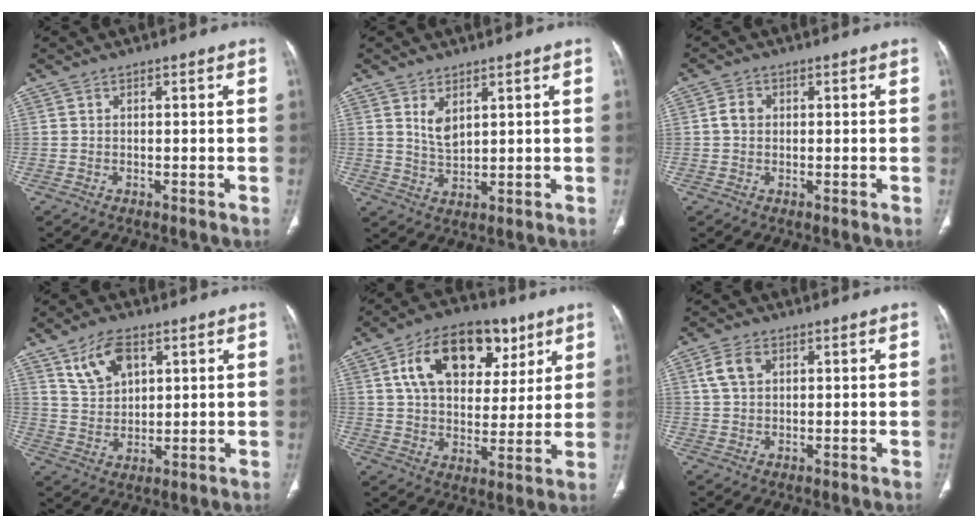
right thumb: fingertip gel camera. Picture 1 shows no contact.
{"total": 4.2, "force": [2.0, 2.2, 2.9], "torque": [-0.046, -0.018, 0.046]}
{"total": 2.6, "force": [0.2, 2.1, 1.4], "torque": [-0.021, 0.006, 0.000]}
{"total": 8.7, "force": [4.4, 5.1, 5.4], "torque": [-0.081, -0.018, 0.089]}
{"total": 19.2, "force": [8.2, 12.1, 12.4], "torque": [-0.163, -0.007, 0.131]}
{"total": 4.5, "force": [1.7, 3.1, 2.9], "torque": [-0.056, 0.005, 0.034]}